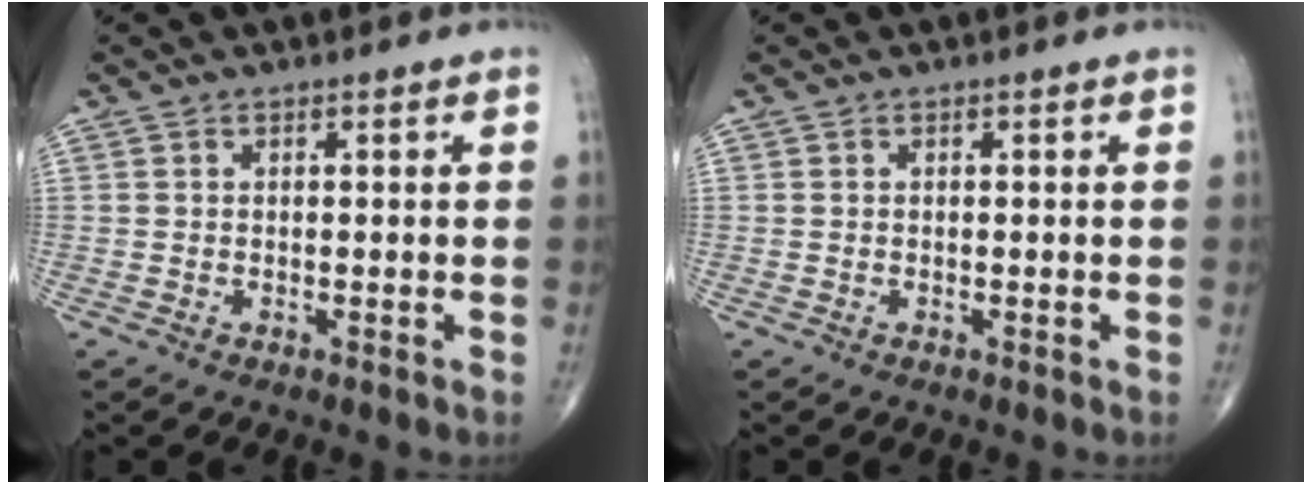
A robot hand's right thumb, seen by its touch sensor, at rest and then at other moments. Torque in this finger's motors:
{"motor_torque": [-0.32, 0.02, 0.05, 0.04, 0.00]}